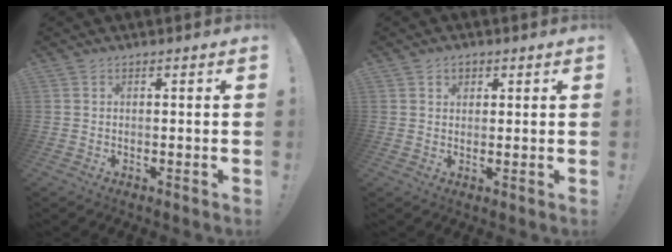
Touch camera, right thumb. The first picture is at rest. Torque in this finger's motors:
{"motor_torque": [-0.05, -0.01, 0.25, 0.03, -0.02]}